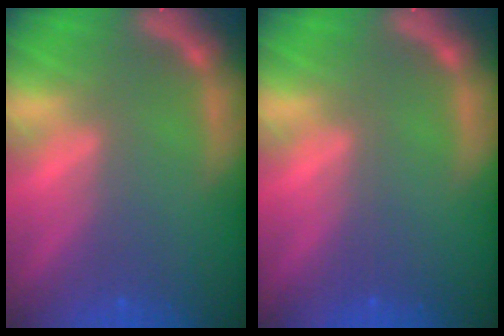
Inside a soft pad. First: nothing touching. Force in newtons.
{"total": 0.0}